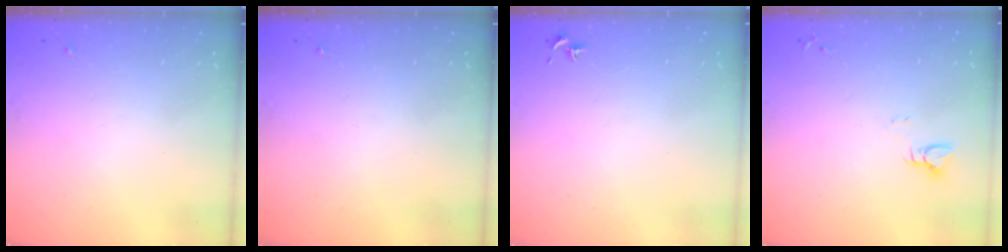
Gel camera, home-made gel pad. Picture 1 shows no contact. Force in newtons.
{"total": 0.0}
{"total": 0.7, "press": 0.6, "slide": 0.5}
{"total": 2.9, "press": 2.9, "slide": 0.2}